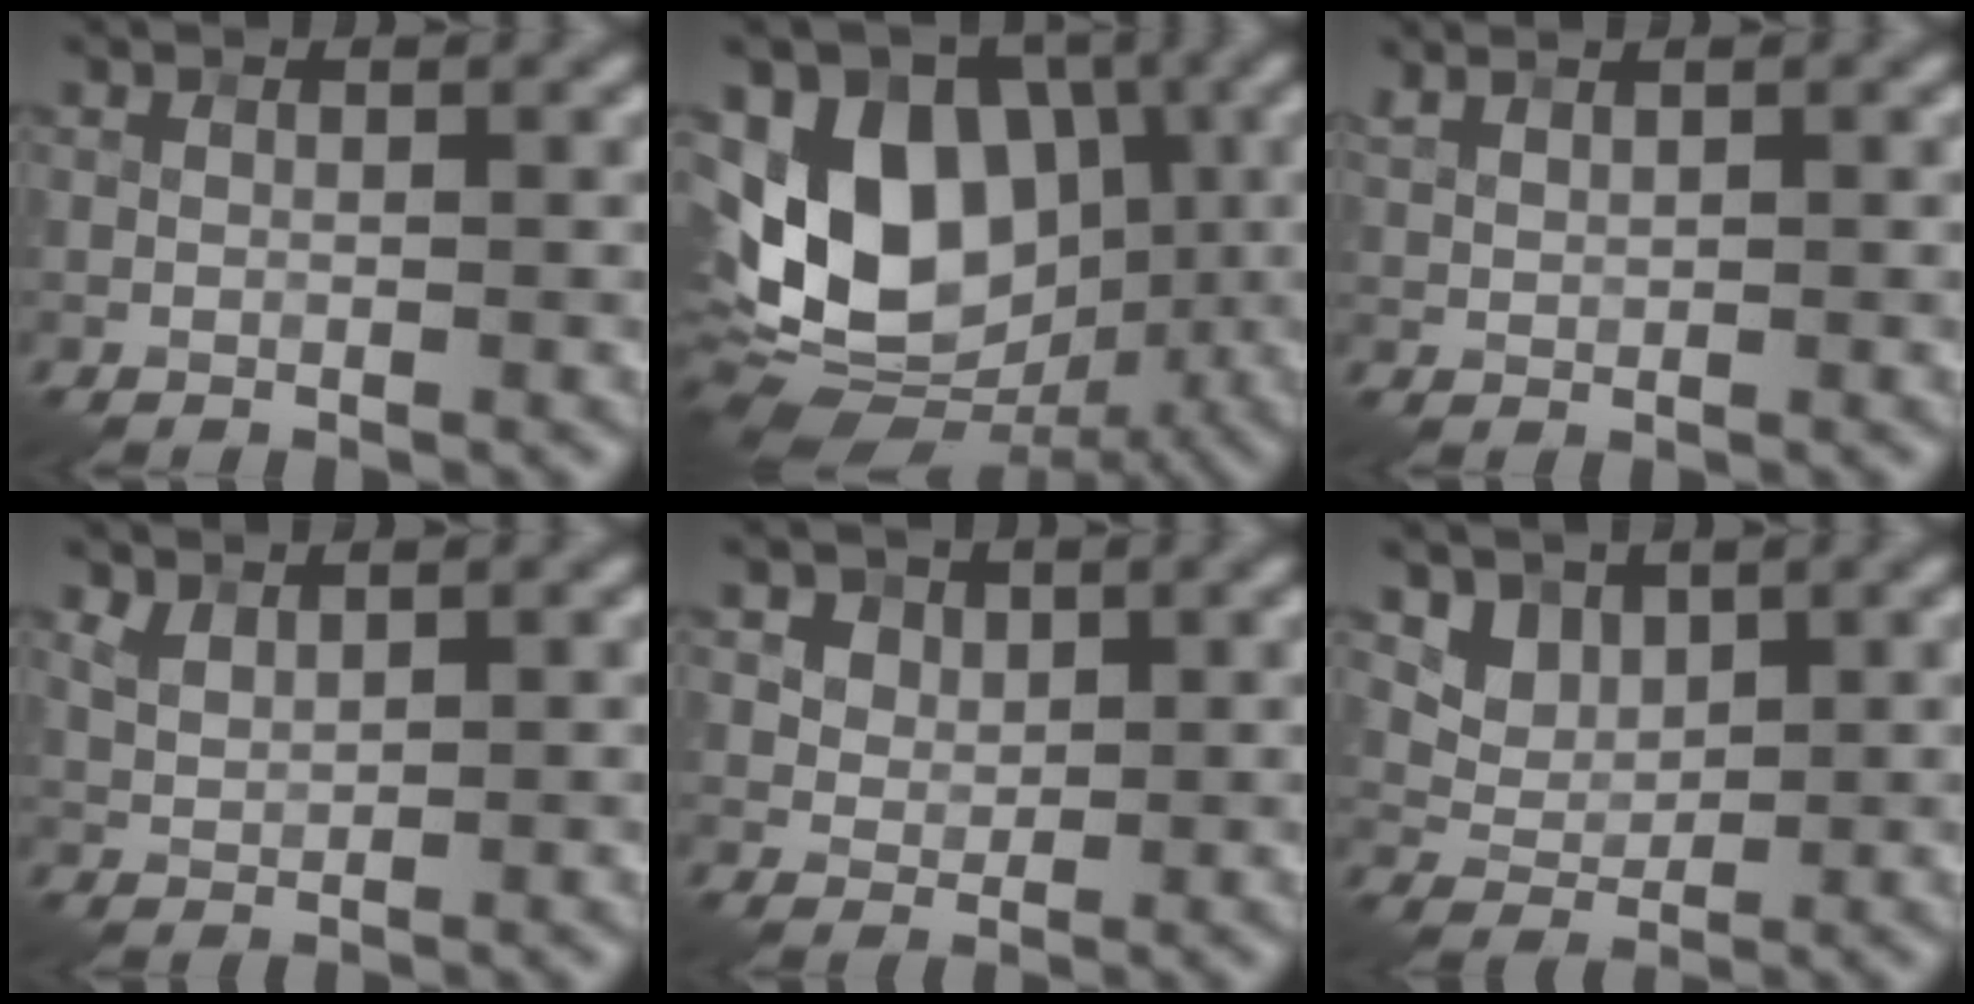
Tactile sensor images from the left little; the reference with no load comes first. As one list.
[{"total": 11.8, "force": [-0.8, 8.3, 8.4], "torque": [-0.141, 0.006, -0.030]}, {"total": 1.2, "force": [1.1, -0.2, 0.5], "torque": [-0.020, -0.002, 0.031]}, {"total": 1.4, "force": [1.3, 0.1, 0.6], "torque": [-0.025, -0.006, 0.035]}, {"total": 4.4, "force": [2.7, 2.8, 2.0], "torque": [-0.052, -0.002, 0.047]}, {"total": 3.1, "force": [2.2, 1.9, 1.1], "torque": [-0.037, -0.028, 0.070]}]